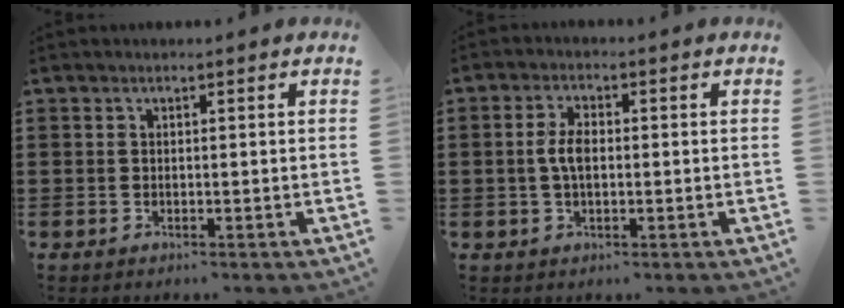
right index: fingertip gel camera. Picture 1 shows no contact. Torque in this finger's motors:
{"motor_torque": [0.97, 0.58, 0.48, 0.11]}